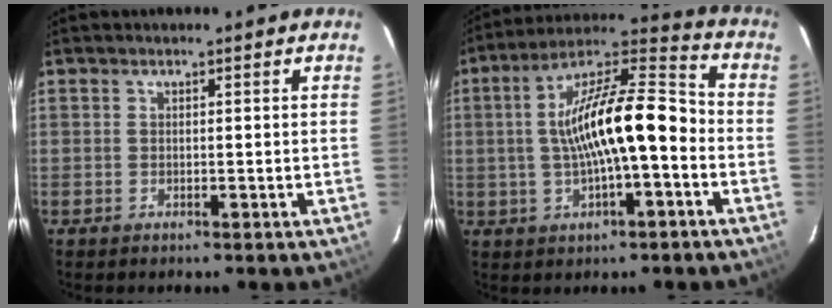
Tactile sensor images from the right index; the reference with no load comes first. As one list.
[{"total": 16.0, "force": [-2.1, 4.3, 15.3], "torque": [-0.264, 0.025, -0.035]}]